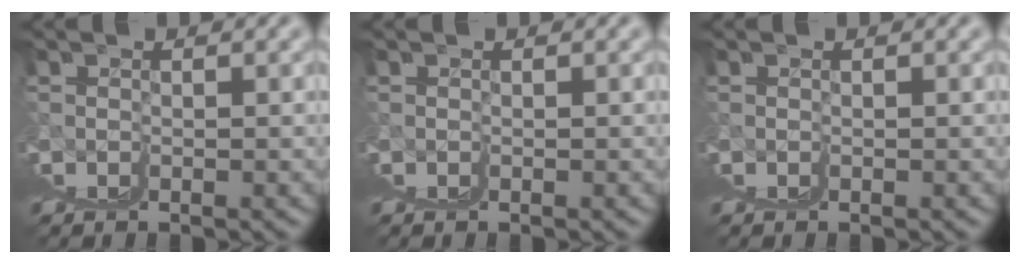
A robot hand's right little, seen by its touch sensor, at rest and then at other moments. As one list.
[{"total": 0.0}, {"total": 0.0}]